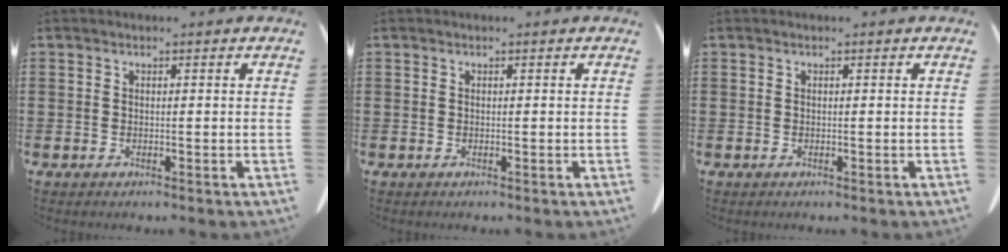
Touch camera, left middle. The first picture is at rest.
{"total": 0.0}
{"total": 0.0}